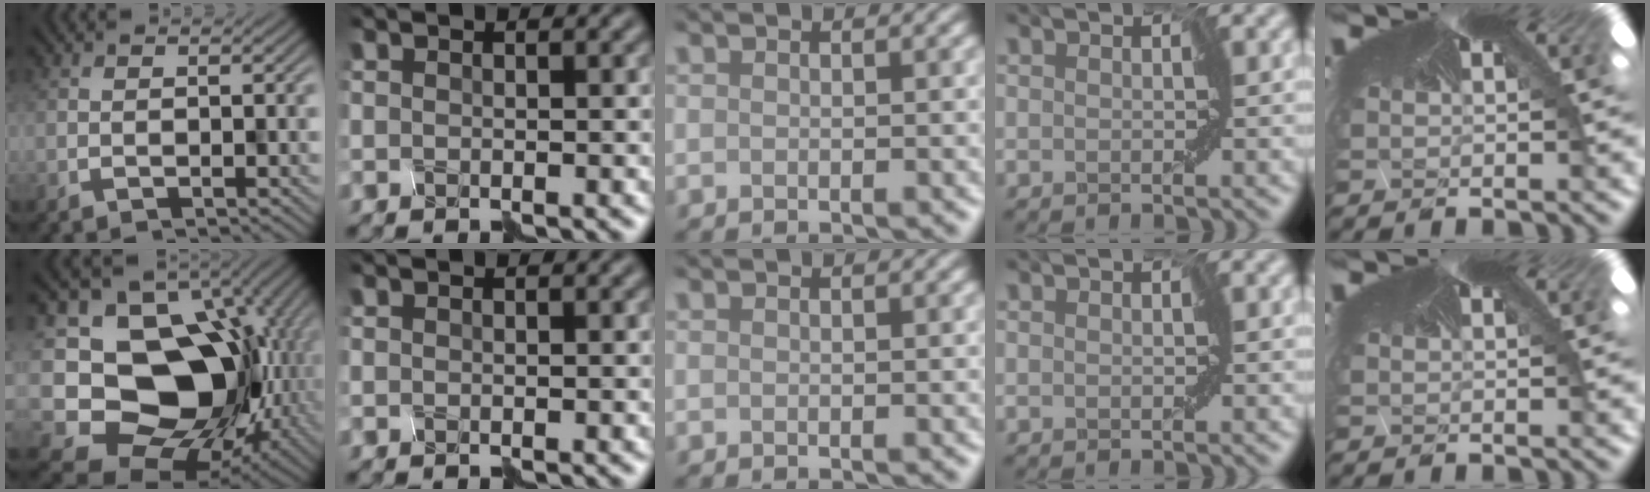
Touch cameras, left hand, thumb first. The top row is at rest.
{"thumb": {"total": 16.5, "force": [-1.6, 13.3, 9.7], "torque": [-0.158, -0.028, -0.017]}}